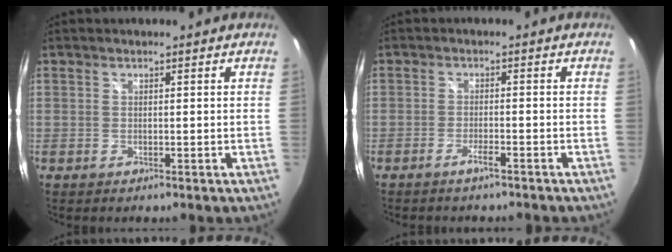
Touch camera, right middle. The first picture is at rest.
{"total": 2.3, "force": [-2.0, 0.2, 1.1], "torque": [-0.033, 0.002, -0.036]}